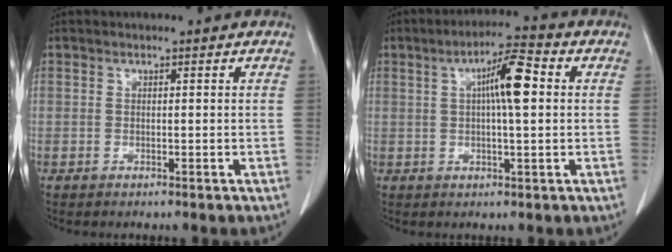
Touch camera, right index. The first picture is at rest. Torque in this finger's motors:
{"motor_torque": [0.85, 0.13, 0.22, 0.10]}